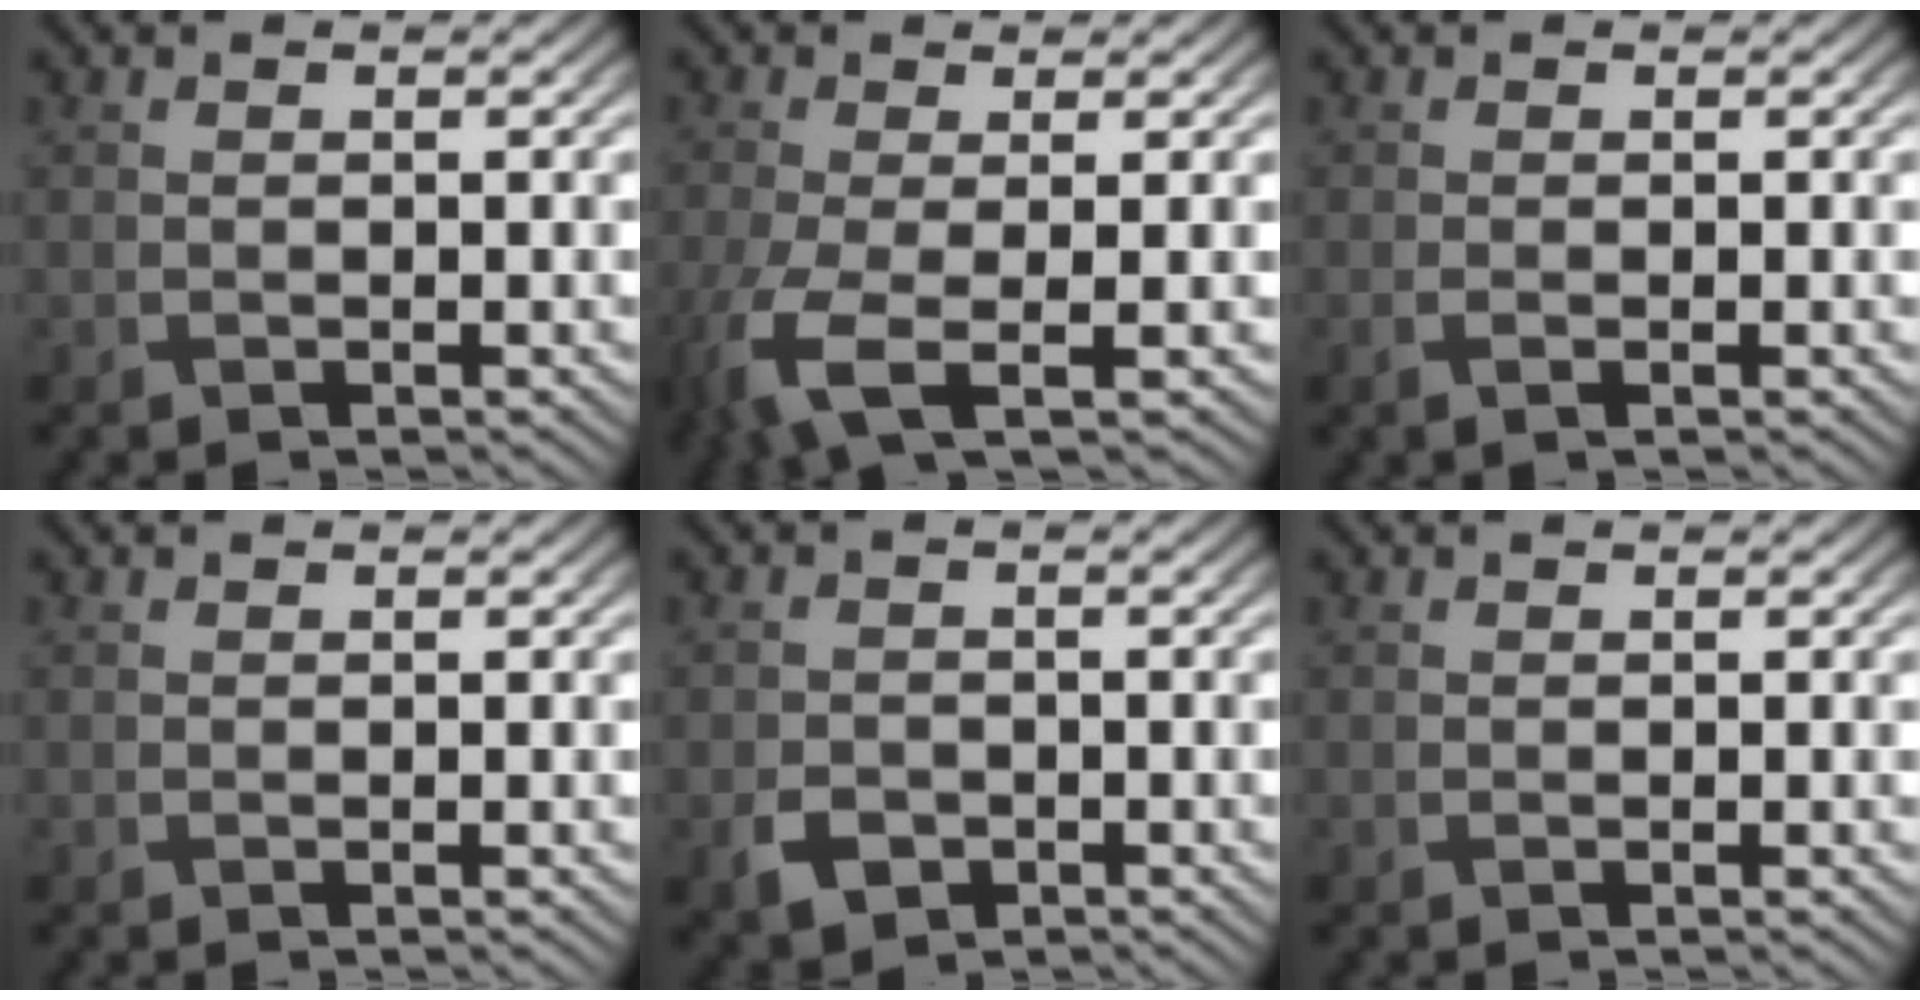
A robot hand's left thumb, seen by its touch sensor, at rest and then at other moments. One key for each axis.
{"total": 6.2, "fx": -2.4, "fy": 2.0, "fz": 5.3, "tx": -0.140, "ty": -0.021, "tz": -0.052}
{"total": 0.8, "fx": -0.2, "fy": 0.1, "fz": 0.8, "tx": -0.019, "ty": 0.000, "tz": -0.004}
{"total": 0.0}
{"total": 2.9, "fx": -1.4, "fy": 2.2, "fz": 1.4, "tx": -0.033, "ty": -0.005, "tz": -0.030}
{"total": 0.0}